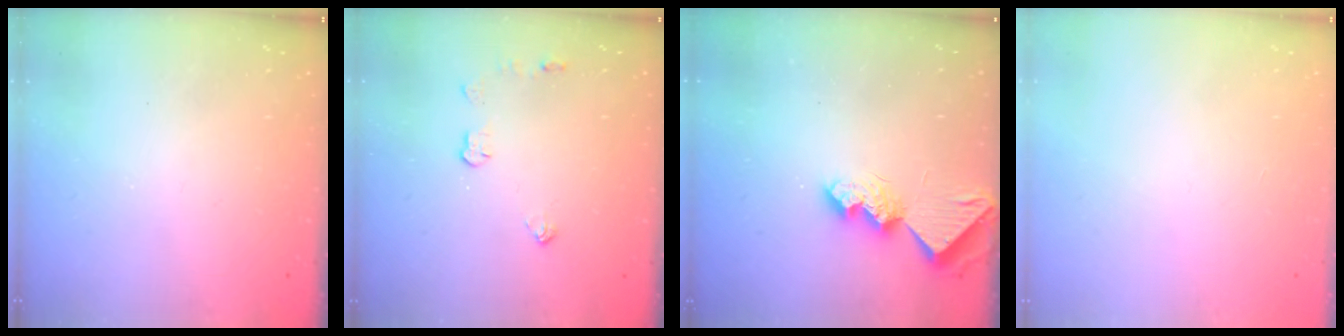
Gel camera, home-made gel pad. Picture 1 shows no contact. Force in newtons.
{"total": 3.7, "press": 3.6, "slide": 0.5}
{"total": 9.5, "press": 9.5, "slide": 0.9}
{"total": 0.0}